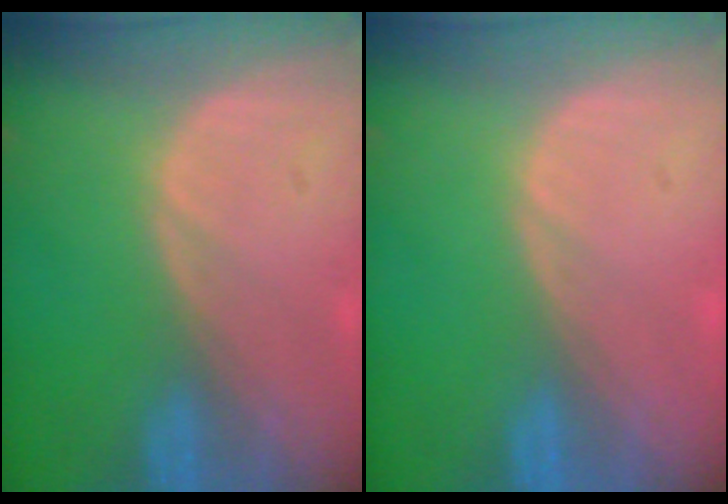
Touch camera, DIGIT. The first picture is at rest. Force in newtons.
{"total": 0.0}